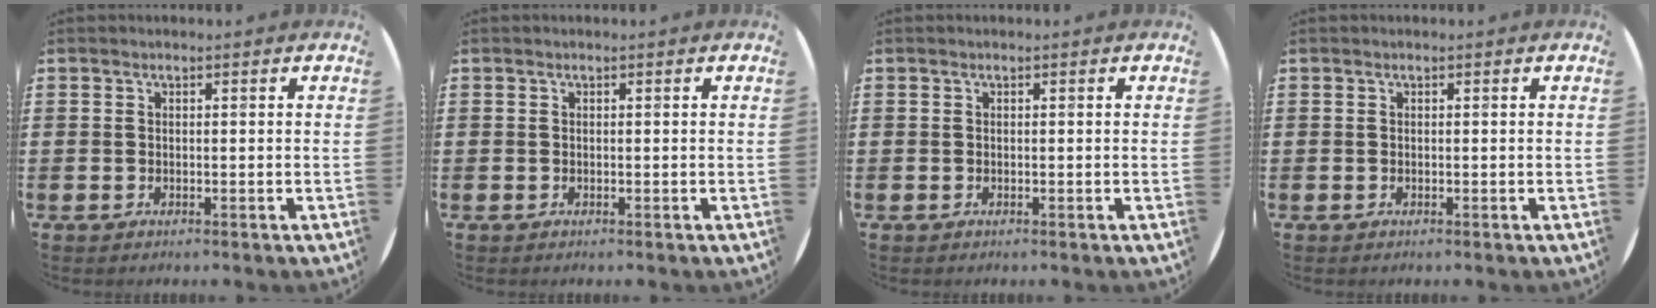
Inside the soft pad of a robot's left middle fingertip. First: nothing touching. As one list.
[{"total": 0.0}, {"total": 0.0}, {"total": 0.0}]